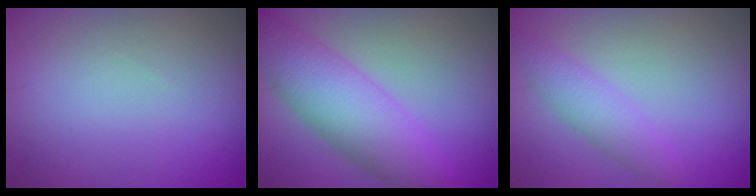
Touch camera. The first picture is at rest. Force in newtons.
{"total": 7.1, "press": 7.1, "slide": 0.2}
{"total": 2.8, "press": 2.8, "slide": 0.1}